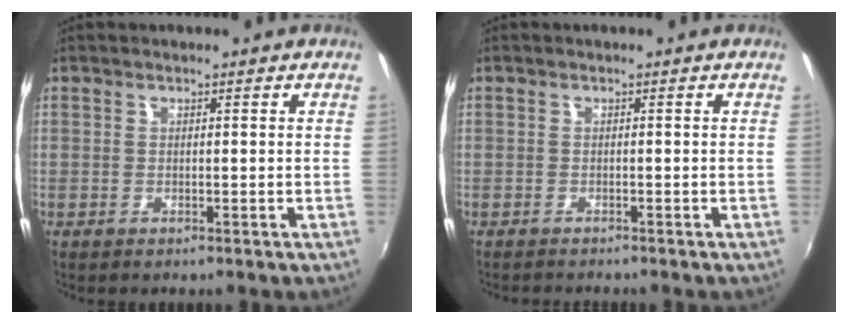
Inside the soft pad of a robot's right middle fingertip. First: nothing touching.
{"total": 1.6, "force": [-1.6, 0.2, 0.3], "torque": [-0.011, -0.011, -0.026]}